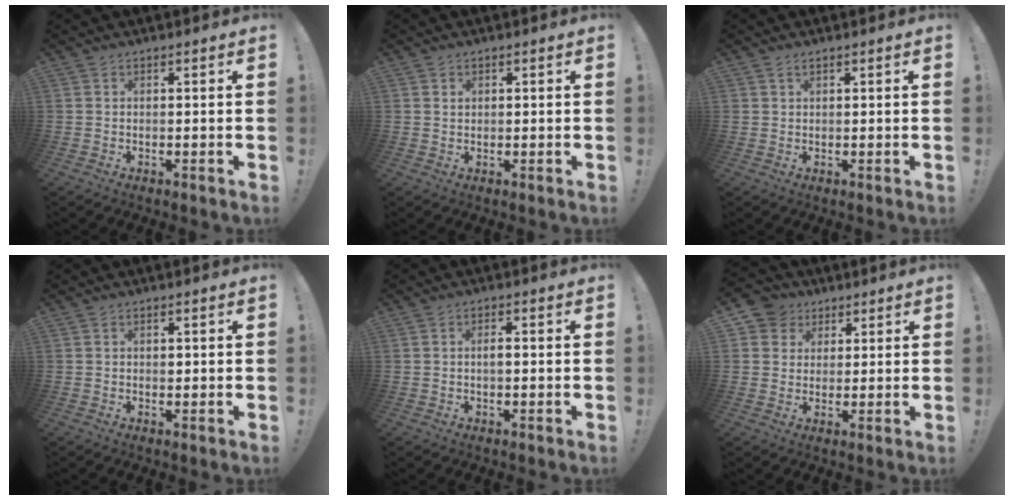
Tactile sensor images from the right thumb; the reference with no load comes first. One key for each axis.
{"total": 0.9, "fx": 0.7, "fy": 0.6, "fz": -0.1, "tx": 0.006, "ty": -0.002, "tz": 0.013}
{"total": 1.0, "fx": 0.7, "fy": 0.7, "fz": 0.3, "tx": -0.006, "ty": 0.002, "tz": 0.014}
{"total": 0.5, "fx": 0.1, "fy": 0.5, "fz": 0.1, "tx": 0.006, "ty": 0.000, "tz": 0.001}
{"total": 1.8, "fx": -0.3, "fy": 0.7, "fz": 1.6, "tx": -0.022, "ty": 0.002, "tz": -0.008}
{"total": 6.4, "fx": 2.6, "fy": 5.8, "fz": 1.0, "tx": -0.023, "ty": -0.010, "tz": 0.052}